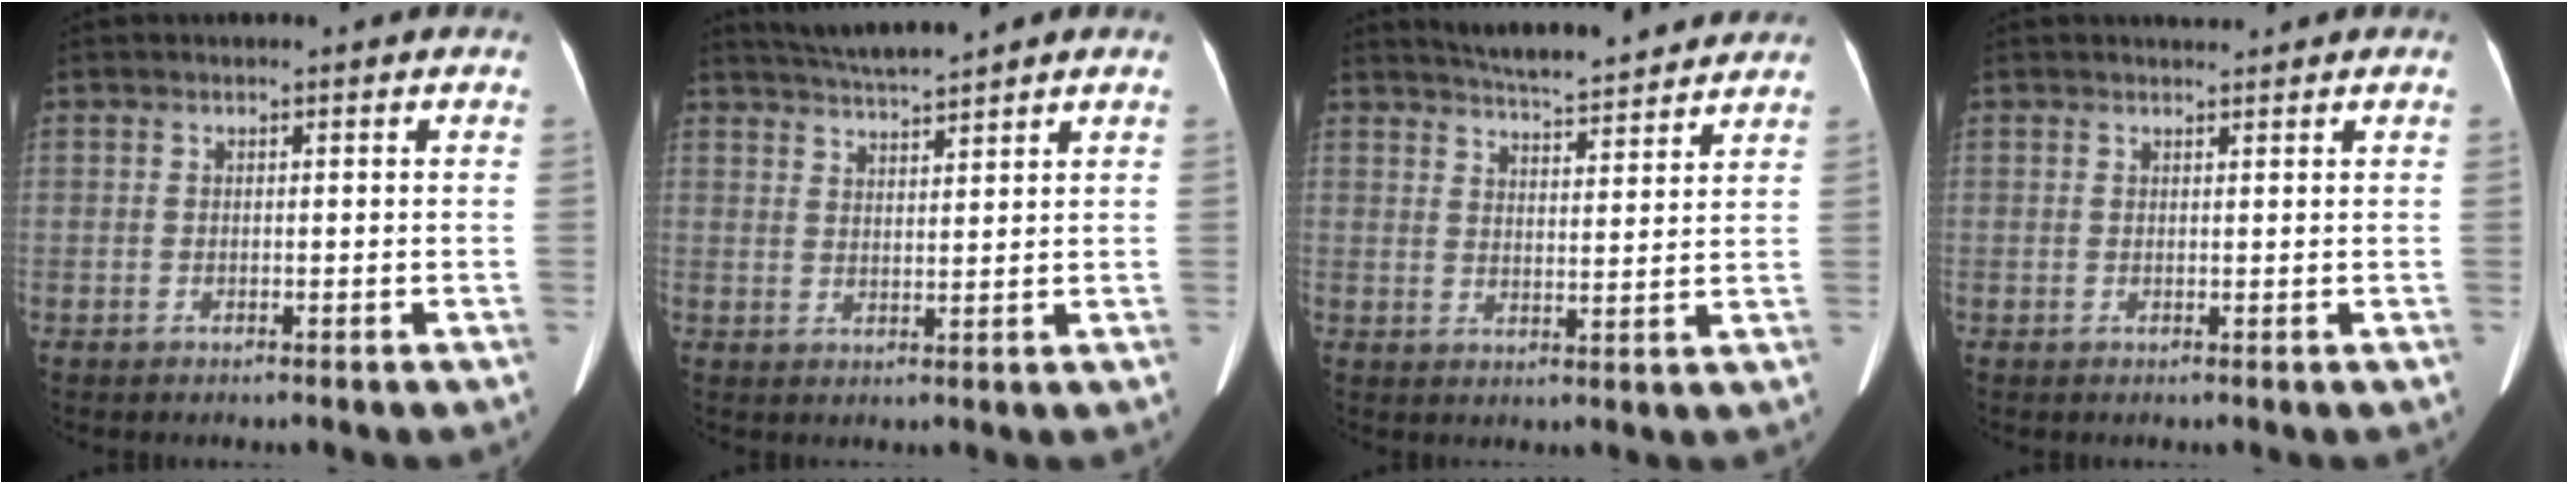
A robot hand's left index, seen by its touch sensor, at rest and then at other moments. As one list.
[{"total": 5.8, "force": [5.4, -0.8, 1.9], "torque": [-0.042, 0.014, 0.096]}, {"total": 11.2, "force": [10.6, 0.8, 3.6], "torque": [-0.061, 0.013, 0.148]}, {"total": 0.9, "force": [0.9, -0.1, 0.0], "torque": [-0.006, 0.002, 0.019]}]